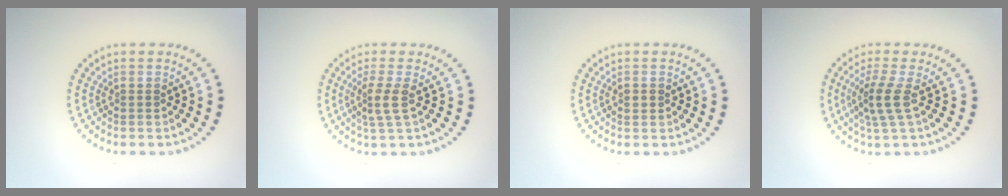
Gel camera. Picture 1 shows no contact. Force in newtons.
{"total": 2.3, "press": 1.7, "slide": 1.6}
{"total": 1.0, "press": 1.0, "slide": 0.0}
{"total": 2.8, "press": 2.3, "slide": 1.6}